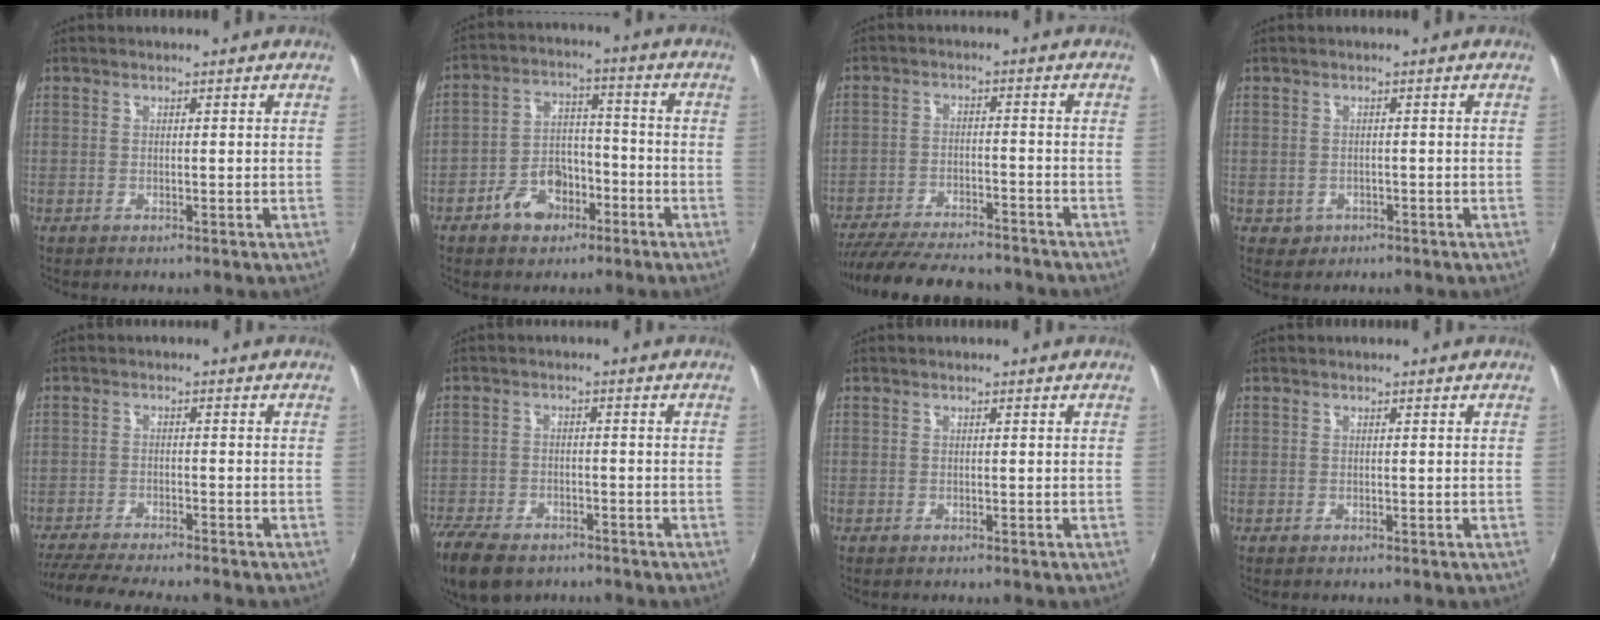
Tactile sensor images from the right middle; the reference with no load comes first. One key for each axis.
{"total": 8.6, "fx": -5.2, "fy": 5.5, "fz": 4.1, "tx": -0.086, "ty": 0.023, "tz": -0.079}
{"total": 18.9, "fx": -16.2, "fy": 4.8, "fz": 8.4, "tx": -0.173, "ty": -0.023, "tz": -0.244}
{"total": 2.1, "fx": -0.6, "fy": 1.9, "fz": 0.6, "tx": -0.015, "ty": -0.002, "tz": -0.005}
{"total": 9.7, "fx": -8.9, "fy": 0.1, "fz": 4.0, "tx": -0.100, "ty": -0.020, "tz": -0.148}
{"total": 11.7, "fx": -8.6, "fy": 5.8, "fz": 5.4, "tx": -0.149, "ty": -0.027, "tz": -0.154}
{"total": 0.0}
{"total": 0.0}